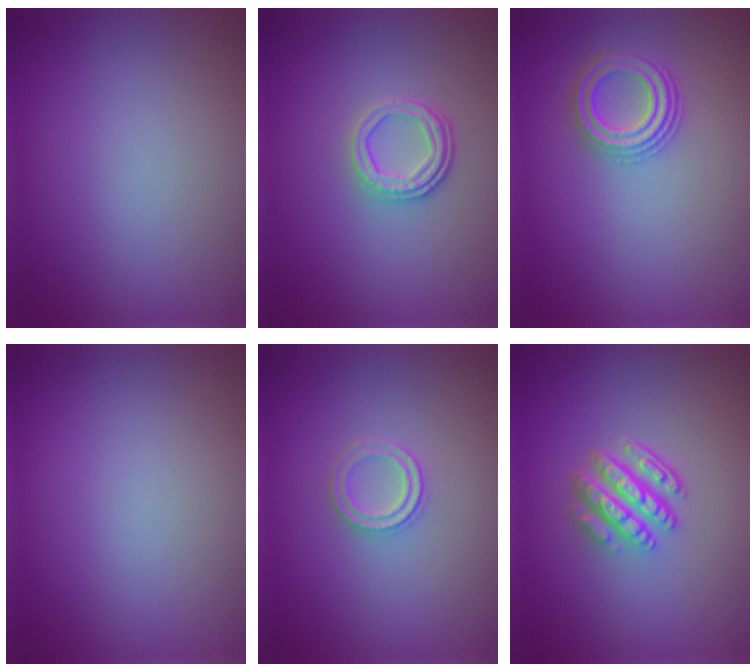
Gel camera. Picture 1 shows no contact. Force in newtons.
{"total": 2.6, "press": 2.3, "slide": 1.3}
{"total": 2.9, "press": 2.9, "slide": 0.5}
{"total": 0.0}
{"total": 2.0, "press": 1.9, "slide": 0.4}
{"total": 4.8, "press": 3.5, "slide": 3.2}